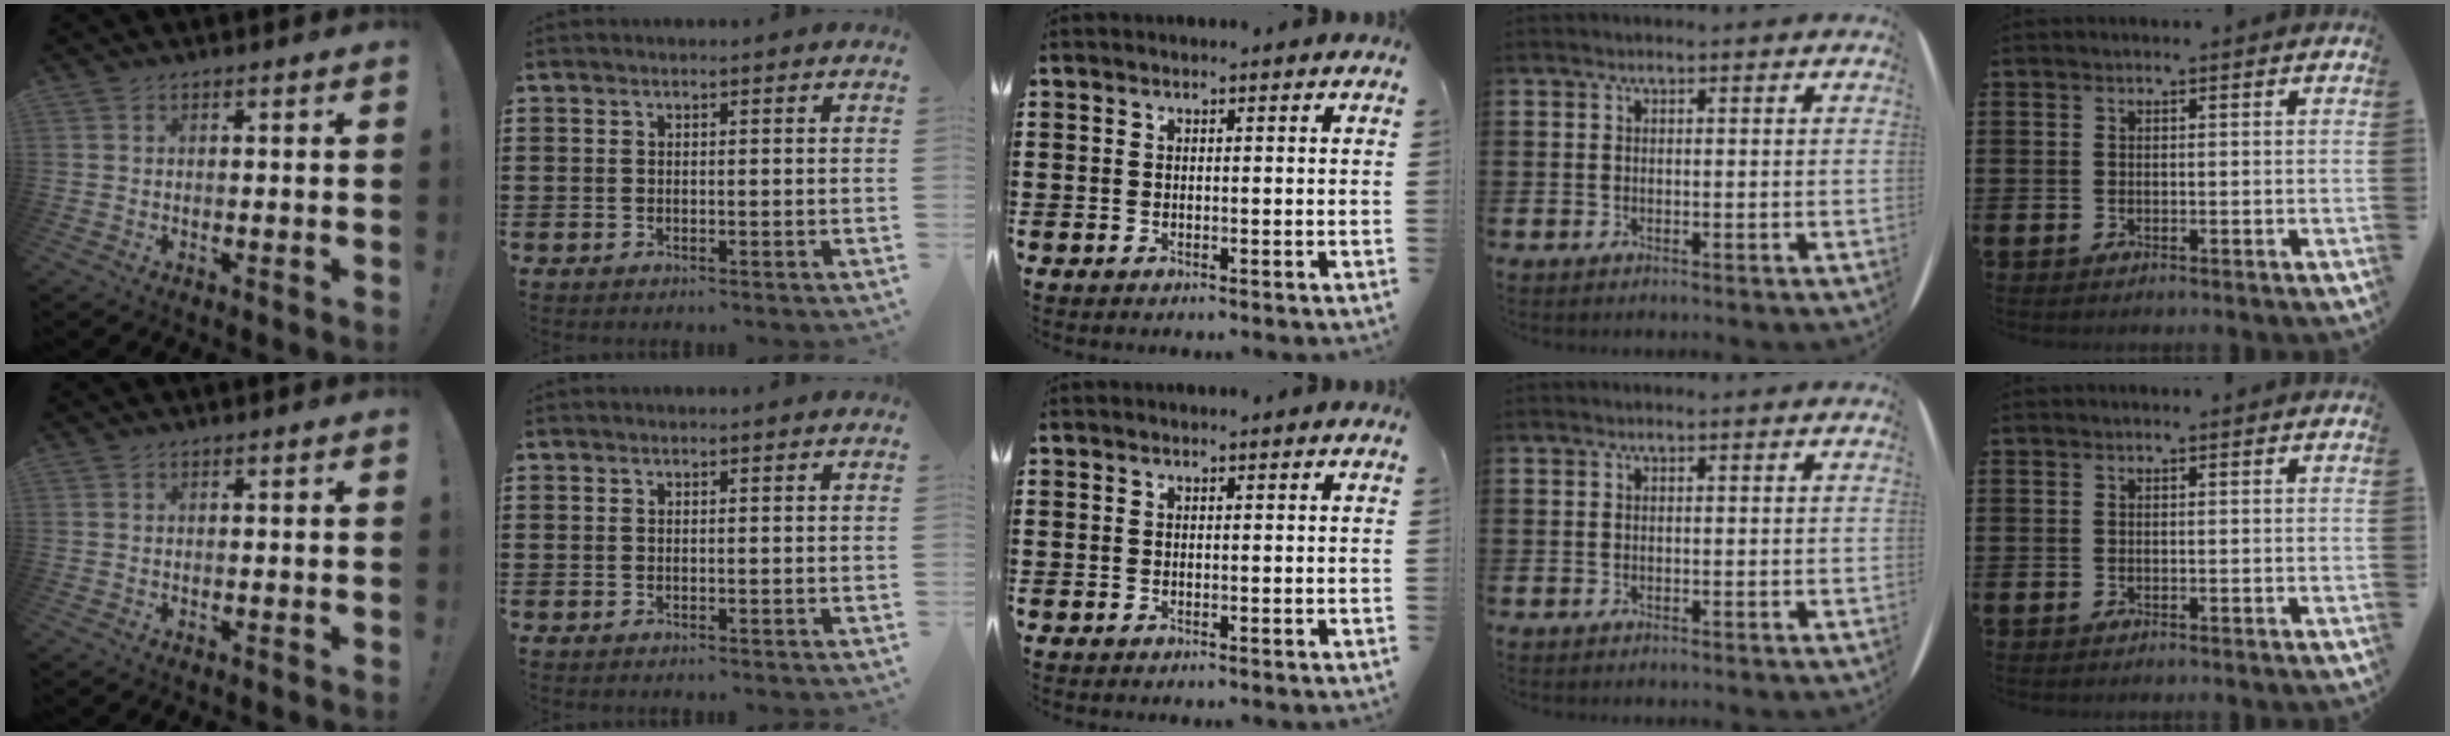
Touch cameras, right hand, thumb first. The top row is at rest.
{}